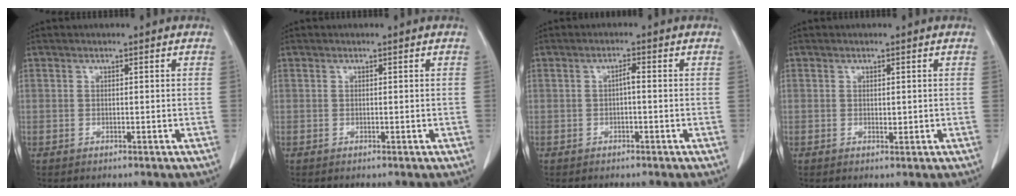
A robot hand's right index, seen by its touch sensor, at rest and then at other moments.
{"total": 0.0}
{"total": 1.4, "force": [-0.2, 0.2, 1.3], "torque": [-0.023, 0.004, -0.004]}
{"total": 0.8, "force": [0.1, 0.5, 0.6], "torque": [-0.008, -0.002, 0.005]}